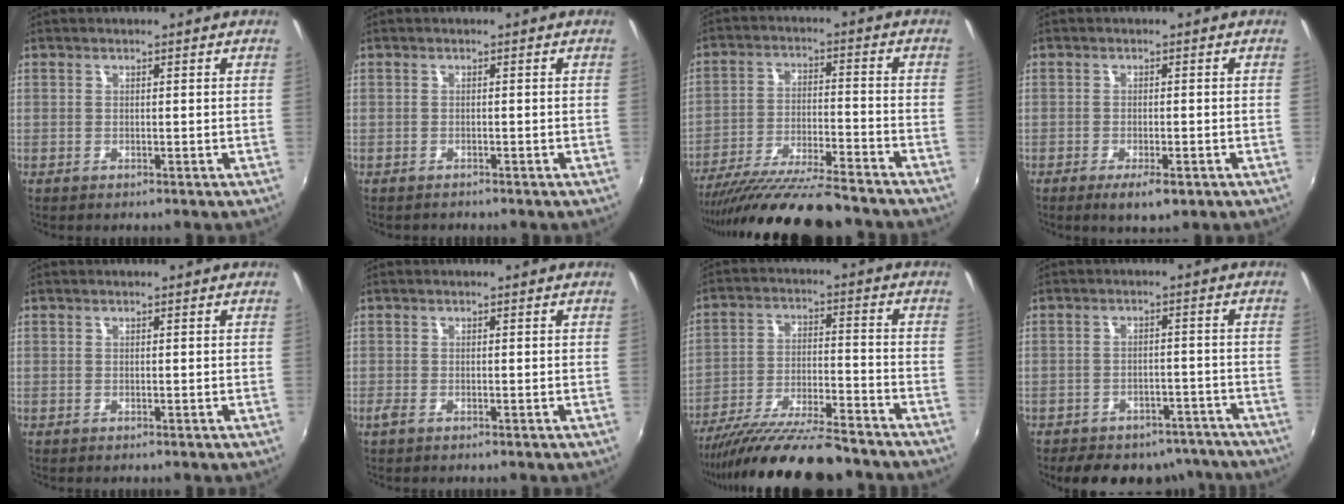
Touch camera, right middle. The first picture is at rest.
{"total": 0.9, "force": [-0.9, 0.3, 0.0], "torque": [-0.005, -0.002, -0.014]}
{"total": 17.9, "force": [-15.6, 1.7, 8.6], "torque": [-0.170, -0.044, -0.253]}
{"total": 4.3, "force": [-2.5, 1.3, 3.3], "torque": [-0.068, -0.015, -0.041]}
{"total": 0.0}
{"total": 1.2, "force": [-0.7, 0.3, 0.9], "torque": [-0.019, -0.004, -0.015]}
{"total": 18.6, "force": [-16.0, 2.7, 9.2], "torque": [-0.180, -0.044, -0.259]}
{"total": 15.5, "force": [-12.7, 7.3, 5.1], "torque": [-0.113, 0.017, -0.147]}